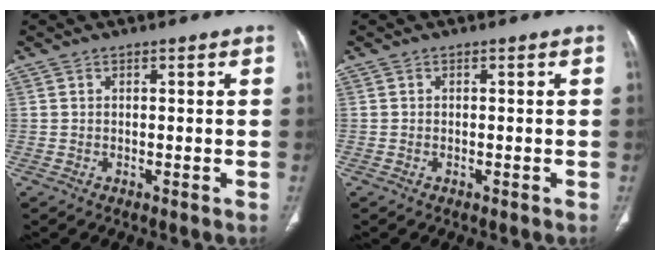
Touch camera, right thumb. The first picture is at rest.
{"total": 0.0}